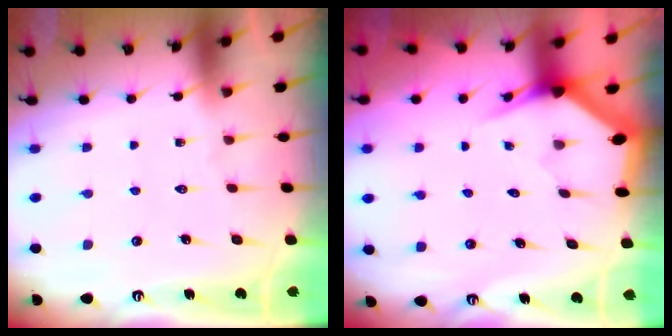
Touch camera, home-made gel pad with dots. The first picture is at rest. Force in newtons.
{"total": 3.2, "press": 3.2, "slide": 0.0}